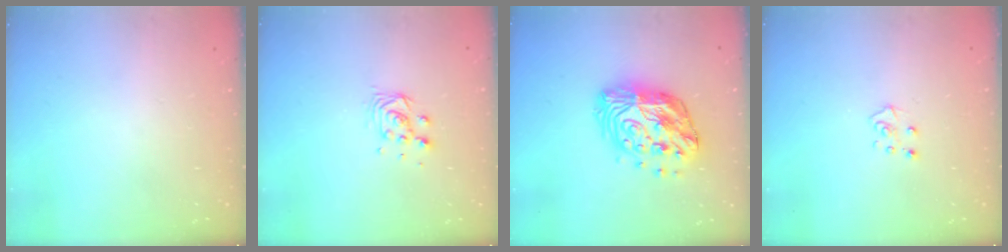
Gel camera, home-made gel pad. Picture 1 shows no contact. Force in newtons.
{"total": 5.2, "press": 5.2, "slide": 0.3}
{"total": 15.8, "press": 15.7, "slide": 1.3}
{"total": 5.1, "press": 5.1, "slide": 0.4}